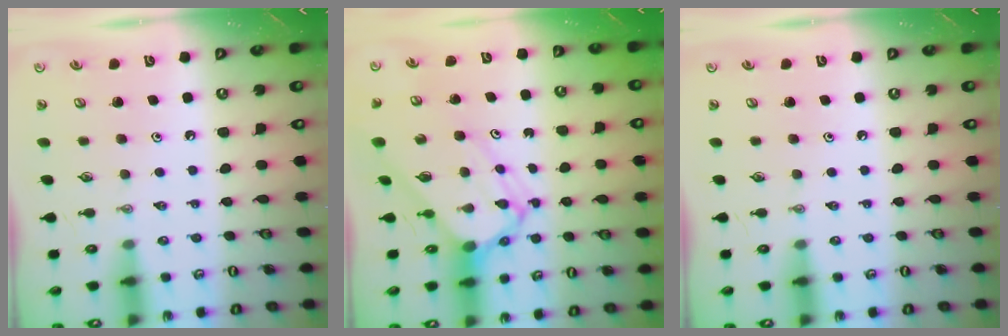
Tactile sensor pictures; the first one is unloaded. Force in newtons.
{"total": 7.9, "press": 7.9, "slide": 0.7}
{"total": 0.0}